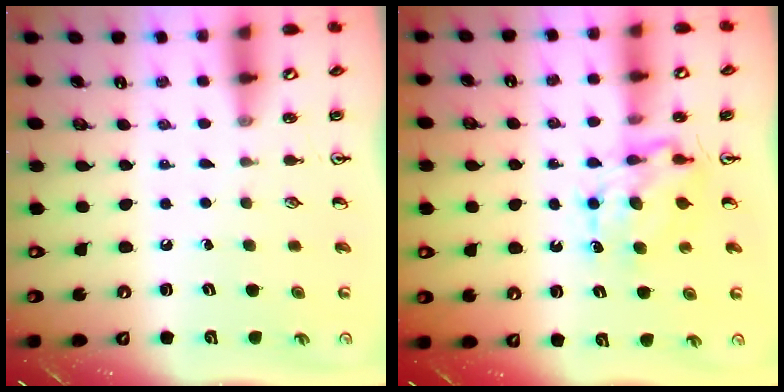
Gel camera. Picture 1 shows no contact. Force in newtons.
{"total": 7.2, "press": 7.2, "slide": 0.6}